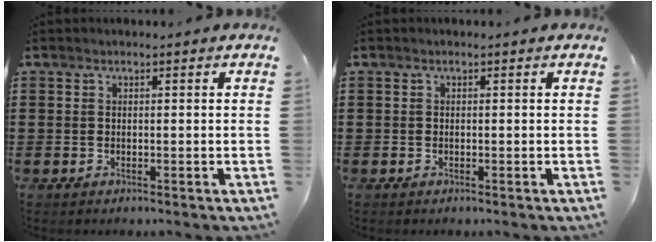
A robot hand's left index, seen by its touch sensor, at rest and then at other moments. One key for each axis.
{"total": 0.0}